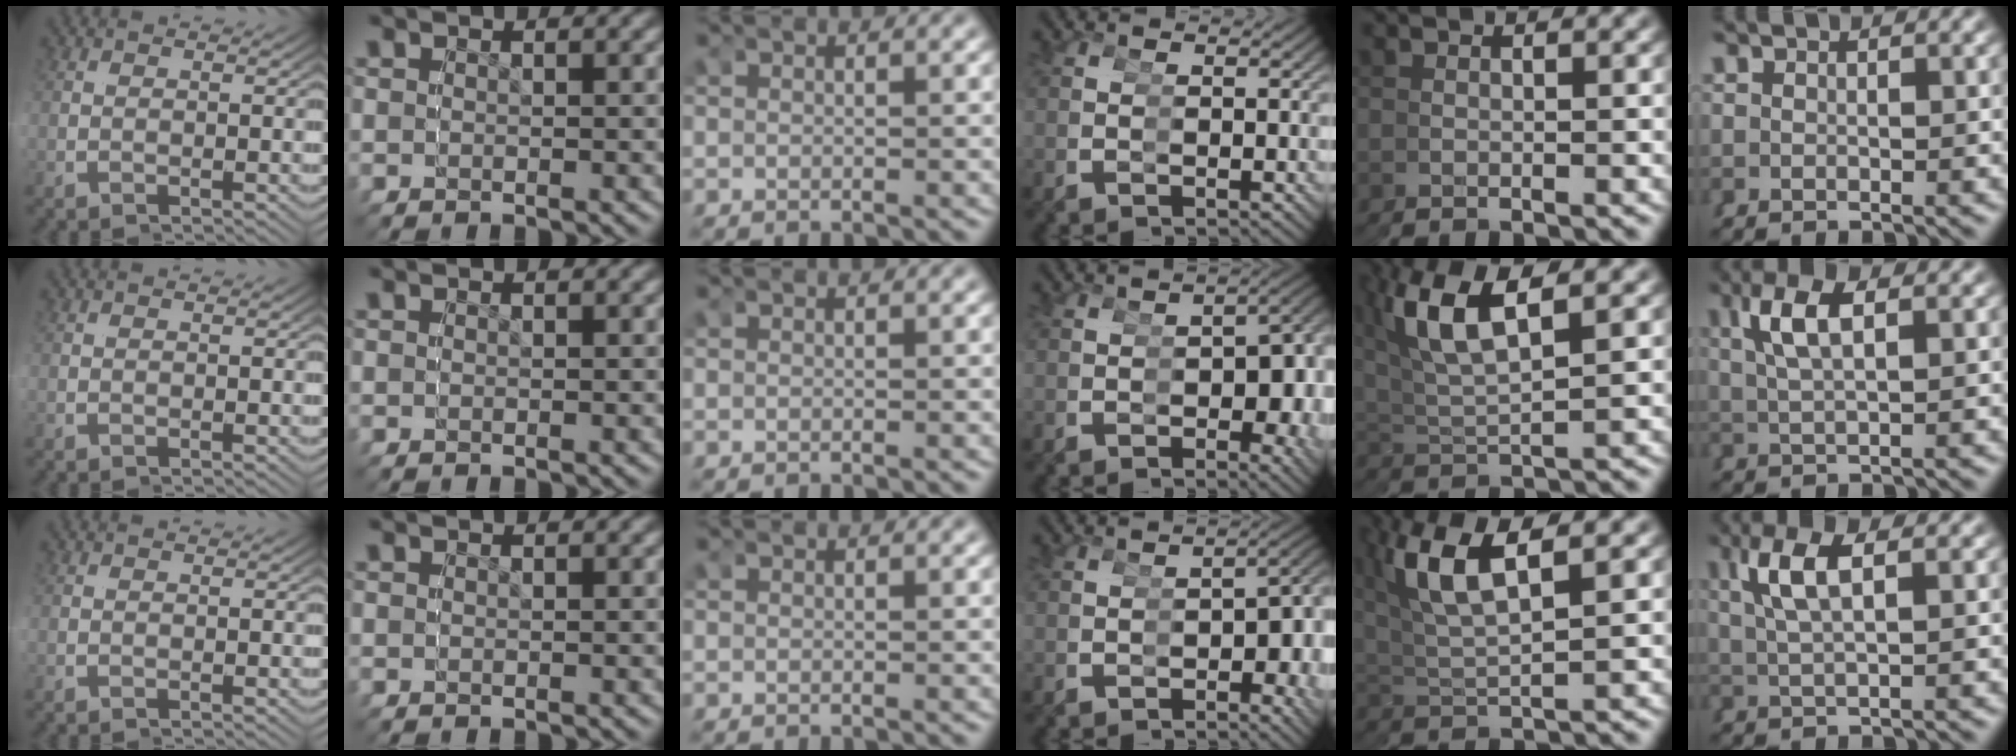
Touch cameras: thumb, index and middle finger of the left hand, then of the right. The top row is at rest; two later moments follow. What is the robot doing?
{"motion": "grasp_and_lifting", "object": "cubes"}